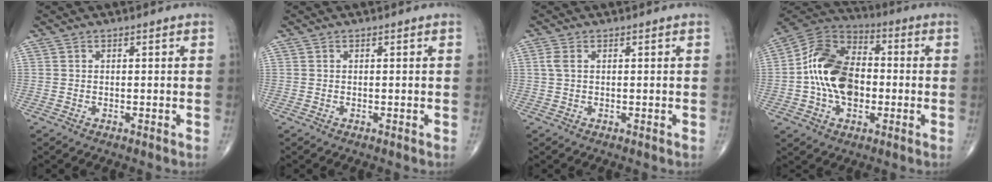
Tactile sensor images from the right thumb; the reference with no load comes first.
{"total": 0.0}
{"total": 1.7, "force": [0.4, 0.9, 1.4], "torque": [-0.041, 0.011, 0.012]}
{"total": 16.5, "force": [-1.5, 11.1, 12.1], "torque": [-0.196, 0.027, -0.034]}